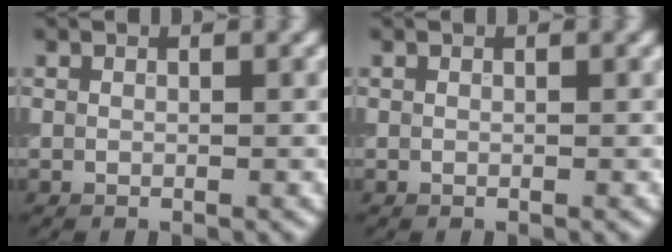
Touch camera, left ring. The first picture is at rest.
{"total": 0.0}